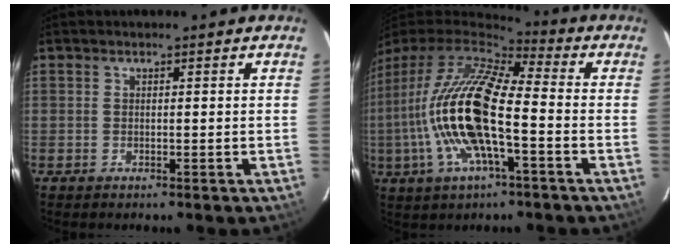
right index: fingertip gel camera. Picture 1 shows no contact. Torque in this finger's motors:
{"motor_torque": [2.14, 0.00, 1.05, 0.21]}